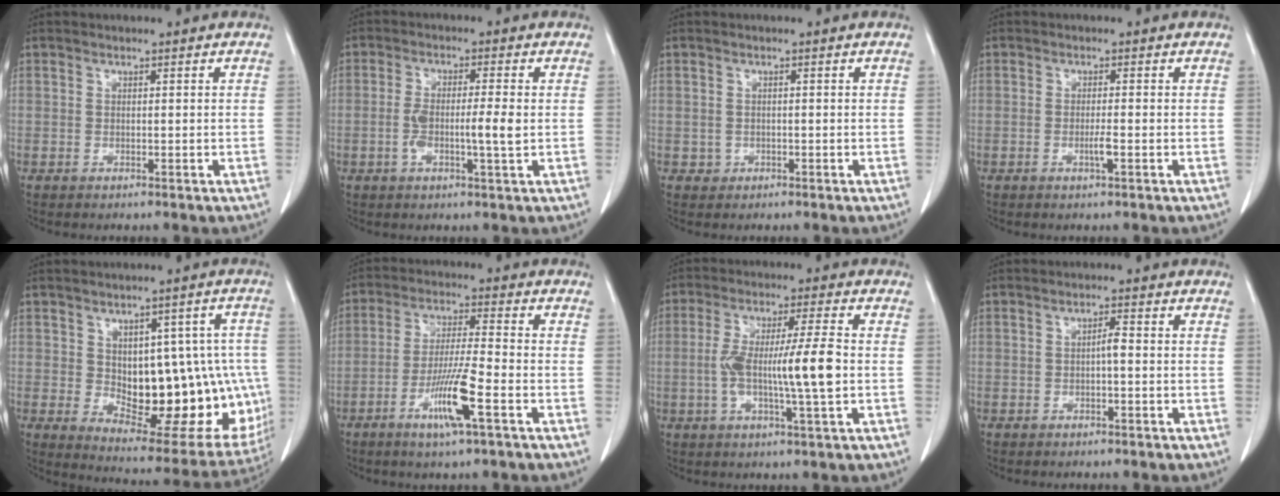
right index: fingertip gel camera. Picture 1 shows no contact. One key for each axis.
{"total": 3.4, "fx": -0.5, "fy": 0.4, "fz": 3.4, "tx": -0.063, "ty": 0.006, "tz": -0.008}
{"total": 1.1, "fx": -0.3, "fy": 1.1, "fz": 0.0, "tx": 0.000, "ty": 0.005, "tz": -0.004}
{"total": 1.8, "fx": -0.6, "fy": -0.1, "fz": 1.7, "tx": -0.034, "ty": -0.003, "tz": -0.011}
{"total": 20.3, "fx": -1.4, "fy": 9.6, "fz": 17.9, "tx": -0.186, "ty": 0.017, "tz": 0.014}
{"total": 9.2, "fx": -4.1, "fy": -0.1, "fz": 8.2, "tx": -0.158, "ty": -0.012, "tz": -0.077}
{"total": 10.4, "fx": -1.1, "fy": 0.1, "fz": 10.4, "tx": -0.191, "ty": 0.004, "tz": -0.023}
{"total": 1.6, "fx": -0.3, "fy": 0.2, "fz": 1.6, "tx": -0.026, "ty": 0.004, "tz": -0.004}